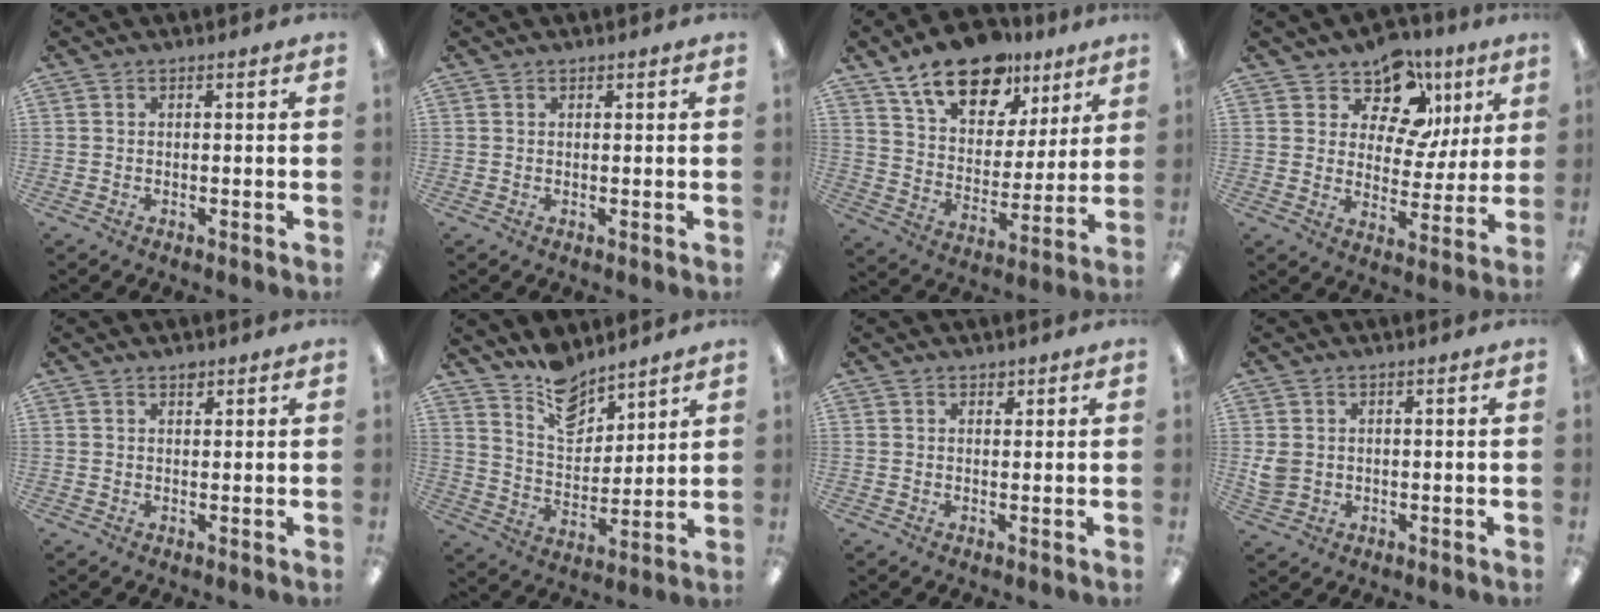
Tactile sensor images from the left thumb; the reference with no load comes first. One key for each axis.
{"total": 0.7, "fx": 0.5, "fy": 0.4, "fz": 0.1, "tx": -0.002, "ty": 0.002, "tz": 0.010}
{"total": 18.3, "fx": 12.7, "fy": 9.6, "fz": 9.1, "tx": -0.154, "ty": -0.067, "tz": 0.225}
{"total": 12.3, "fx": 8.4, "fy": 7.3, "fz": 5.2, "tx": -0.084, "ty": -0.057, "tz": 0.152}
{"total": 1.7, "fx": 1.4, "fy": 0.9, "fz": 0.6, "tx": 0.004, "ty": -0.006, "tz": 0.023}
{"total": 11.3, "fx": 9.2, "fy": 5.3, "fz": 3.8, "tx": -0.062, "ty": -0.064, "tz": 0.172}
{"total": 1.5, "fx": 1.2, "fy": 0.9, "fz": 0.2, "tx": 0.003, "ty": -0.002, "tz": 0.020}
{"total": 3.7, "fx": 0.8, "fy": 3.2, "fz": 1.6, "tx": -0.024, "ty": 0.003, "tz": 0.017}